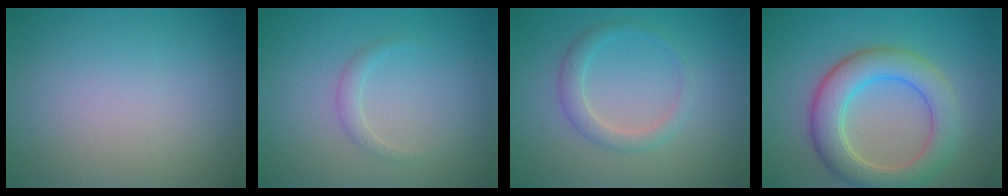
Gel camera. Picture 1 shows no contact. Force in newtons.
{"total": 1.1, "press": 1.1, "slide": 0.1}
{"total": 2.2, "press": 2.2, "slide": 0.1}
{"total": 6.2, "press": 6.2, "slide": 0.3}